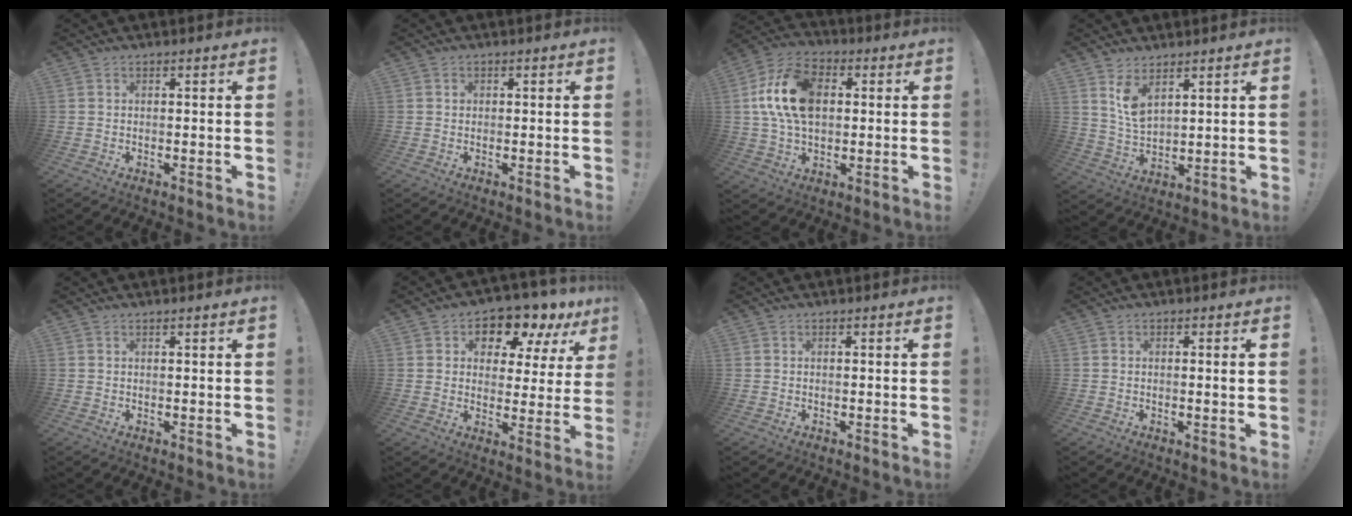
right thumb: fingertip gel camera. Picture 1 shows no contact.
{"total": 0.6, "force": [0.0, 0.6, 0.0], "torque": [0.007, 0.000, -0.002]}
{"total": 17.7, "force": [2.8, 11.7, 13.0], "torque": [-0.228, 0.008, 0.052]}
{"total": 7.4, "force": [5.0, 3.1, 4.4], "torque": [-0.069, -0.035, 0.091]}
{"total": 0.7, "force": [0.5, -0.3, 0.3], "torque": [0.000, -0.003, 0.008]}
{"total": 8.8, "force": [7.0, 4.5, 2.9], "torque": [-0.039, -0.067, 0.122]}
{"total": 0.0}
{"total": 1.5, "force": [0.2, -0.3, 1.5], "torque": [-0.025, -0.001, 0.002]}